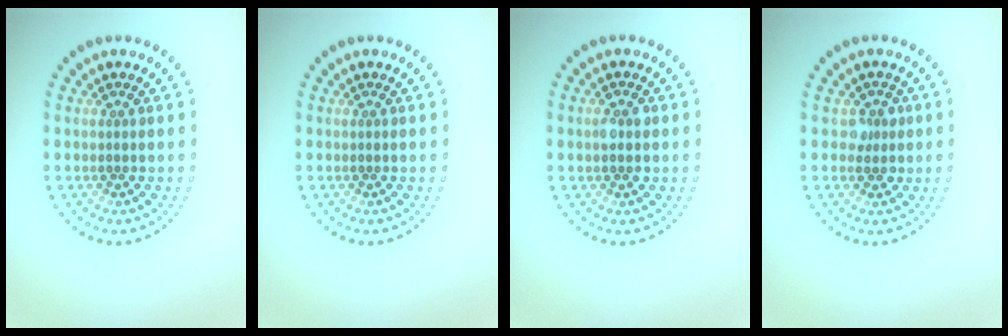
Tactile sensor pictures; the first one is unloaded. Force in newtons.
{"total": 0.0}
{"total": 2.3, "press": 2.3, "slide": 0.1}
{"total": 1.6, "press": 1.4, "slide": 0.8}